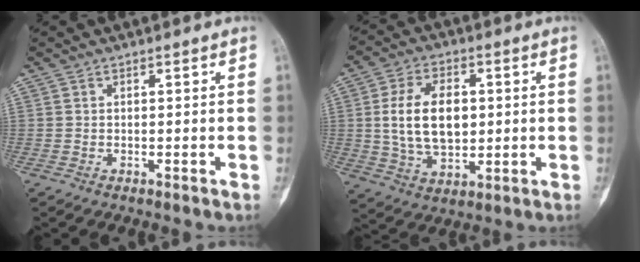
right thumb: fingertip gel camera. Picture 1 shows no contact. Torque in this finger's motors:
{"motor_torque": [1.29, 1.28, 0.55, -0.28, 0.42]}